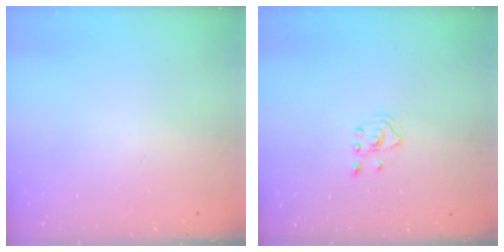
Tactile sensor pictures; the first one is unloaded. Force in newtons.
{"total": 2.5, "press": 2.4, "slide": 0.9}